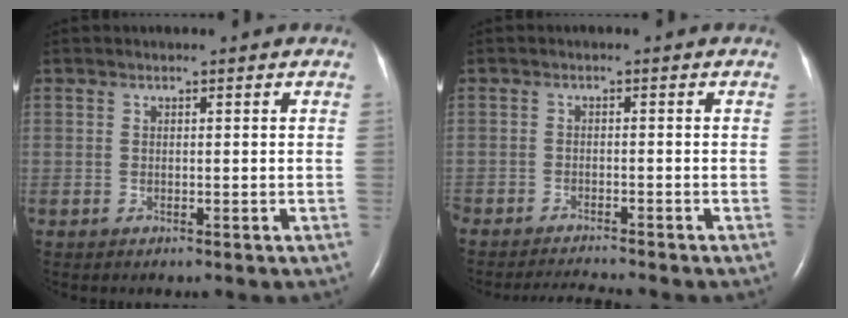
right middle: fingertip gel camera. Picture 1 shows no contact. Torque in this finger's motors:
{"motor_torque": [0.44, -0.41, 0.06, 0.06]}